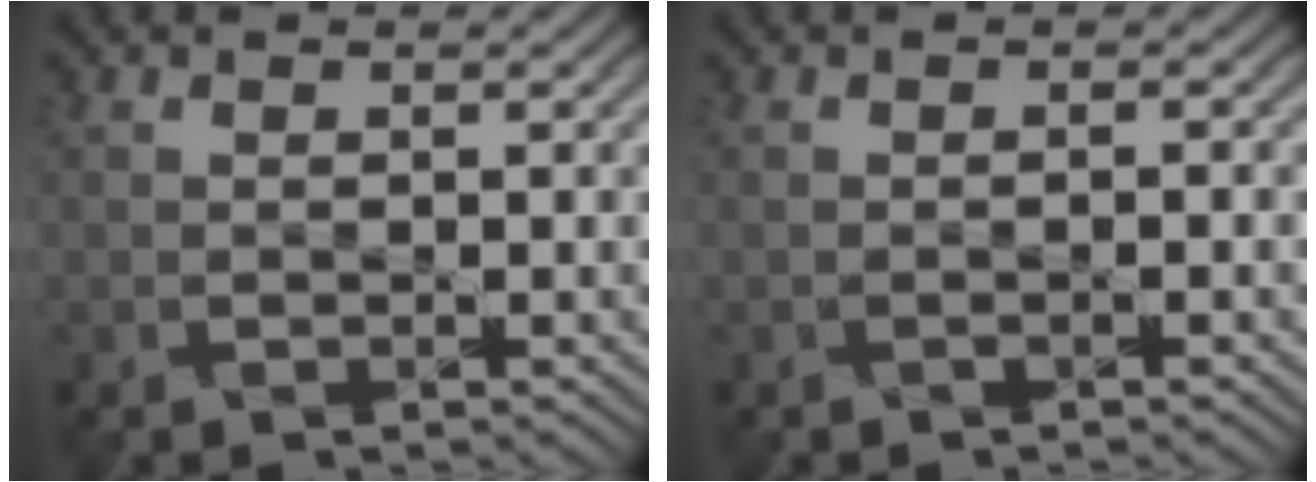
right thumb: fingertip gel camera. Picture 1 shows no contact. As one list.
[{"total": 0.6, "force": [-0.4, 0.2, 0.4], "torque": [-0.002, 0.004, -0.010]}]